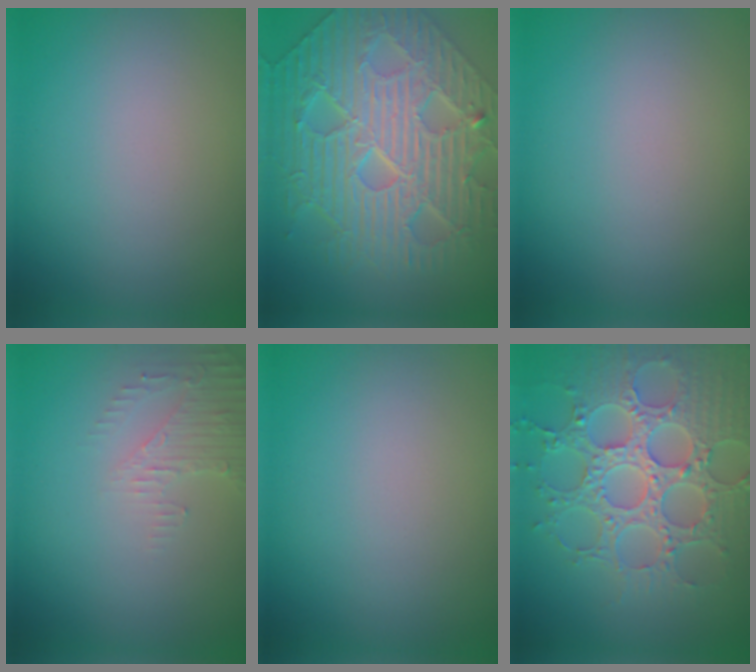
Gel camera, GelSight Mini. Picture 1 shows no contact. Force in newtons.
{"total": 10.7, "press": 7.4, "slide": 7.7}
{"total": 0.0}
{"total": 2.2, "press": 2.1, "slide": 0.5}
{"total": 0.0}
{"total": 7.5, "press": 6.0, "slide": 4.4}